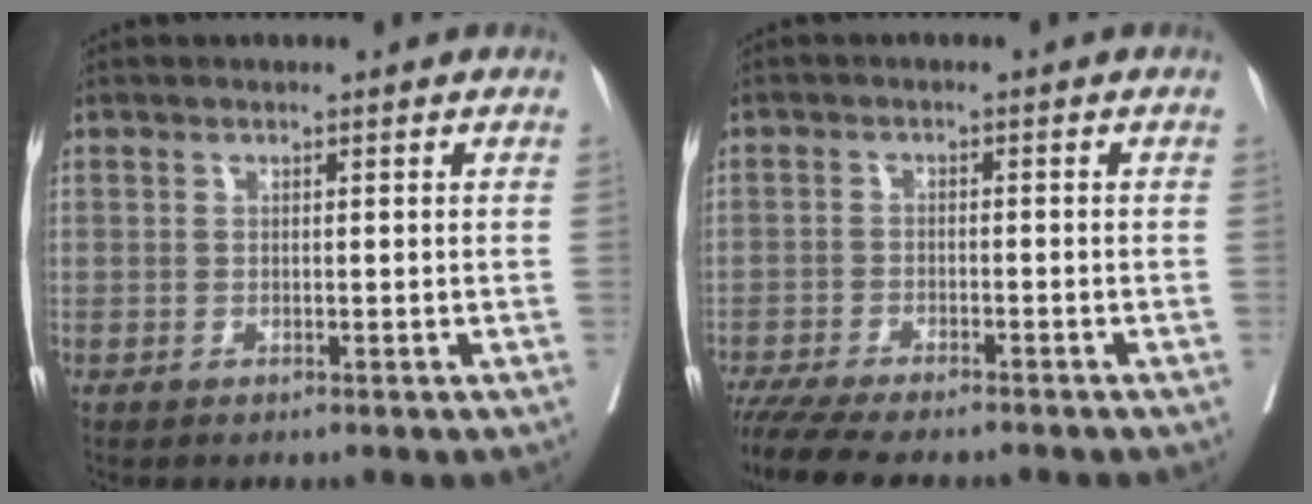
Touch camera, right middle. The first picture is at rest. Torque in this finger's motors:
{"motor_torque": [1.09, -1.04, 0.18, 0.08]}